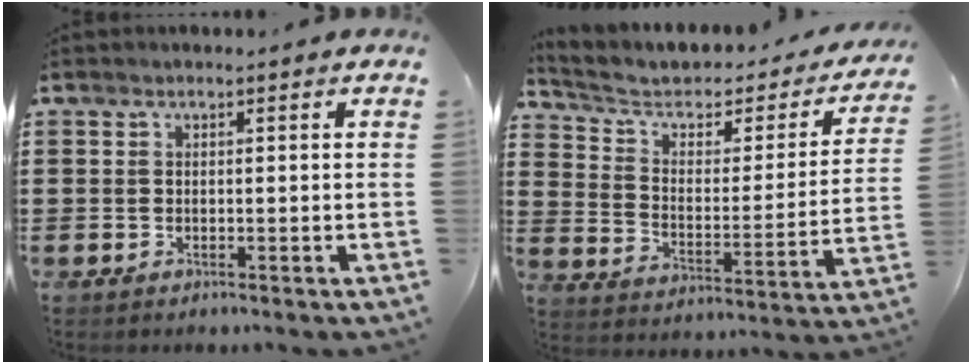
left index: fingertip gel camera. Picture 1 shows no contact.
{"total": 4.5, "force": [3.0, 2.4, 2.4], "torque": [-0.065, -0.020, 0.044]}